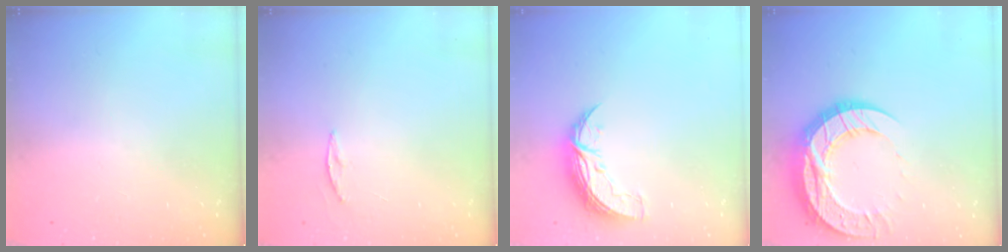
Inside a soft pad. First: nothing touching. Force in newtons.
{"total": 3.3, "press": 3.3, "slide": 0.4}
{"total": 8.4, "press": 8.4, "slide": 0.3}
{"total": 18.4, "press": 18.4, "slide": 1.6}